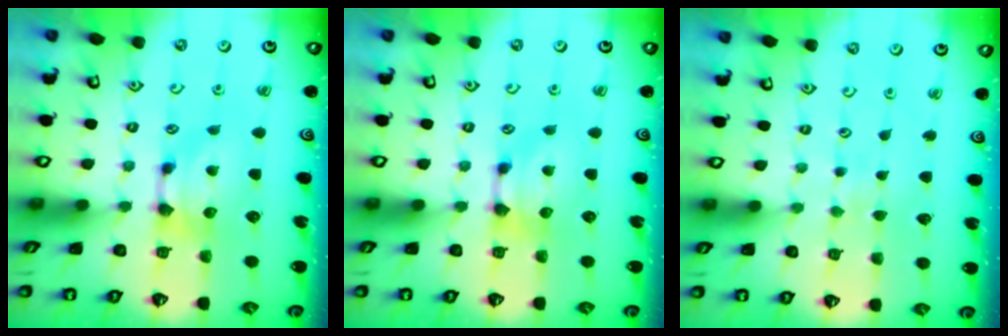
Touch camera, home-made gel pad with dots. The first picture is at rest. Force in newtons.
{"total": 0.0}
{"total": 4.9, "press": 4.9, "slide": 0.1}